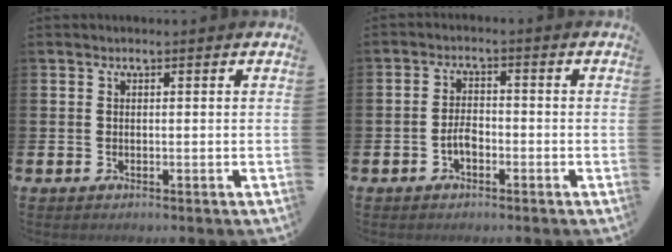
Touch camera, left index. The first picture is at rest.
{"total": 2.6, "force": [-1.0, 1.4, 1.9], "torque": [-0.032, 0.004, -0.022]}